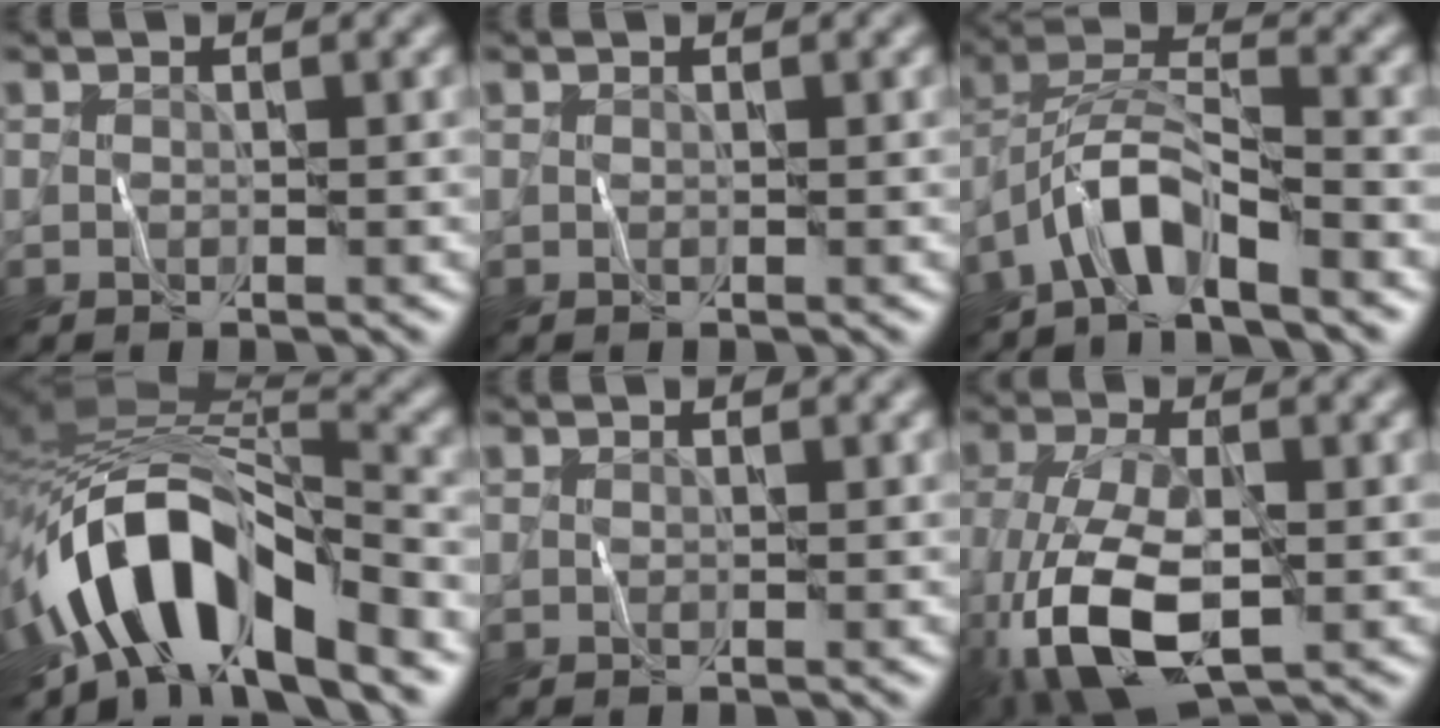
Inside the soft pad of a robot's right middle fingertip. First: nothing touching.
{"total": 0.0}
{"total": 5.1, "force": [-3.8, 1.1, 3.3], "torque": [-0.062, 0.007, -0.081]}
{"total": 11.6, "force": [-5.6, 5.1, 8.8], "torque": [-0.148, 0.007, -0.103]}
{"total": 0.0}
{"total": 9.3, "force": [-3.4, 4.3, 7.6], "torque": [-0.181, -0.016, -0.064]}